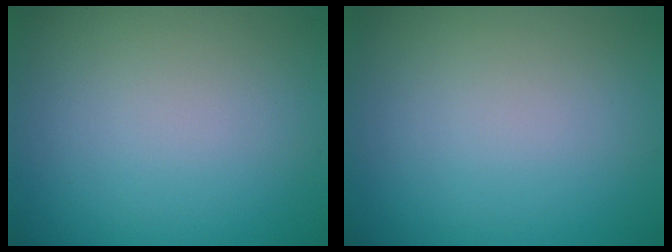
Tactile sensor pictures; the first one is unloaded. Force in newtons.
{"total": 0.0}